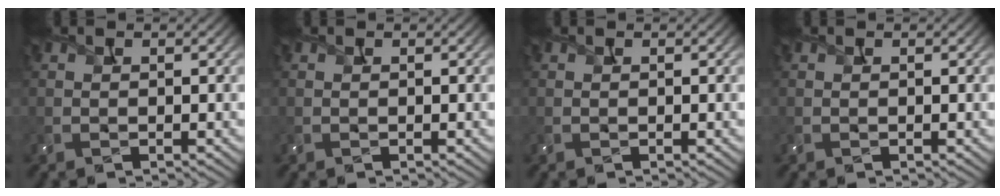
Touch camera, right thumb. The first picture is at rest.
{"total": 0.0}
{"total": 0.0}
{"total": 0.0}